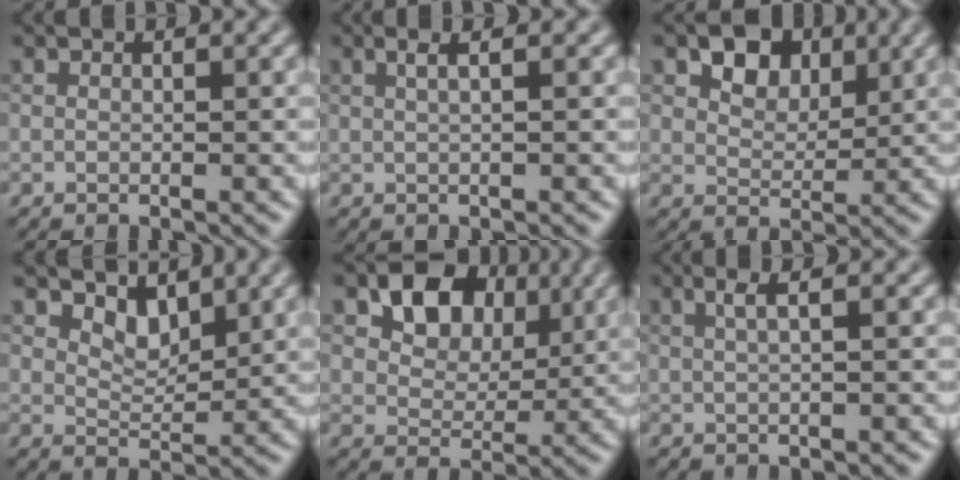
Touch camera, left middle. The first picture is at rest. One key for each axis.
{"total": 1.8, "fx": 0.5, "fy": 0.6, "fz": 1.6, "tx": -0.012, "ty": 0.004, "tz": -0.004}
{"total": 3.7, "fx": 1.7, "fy": 2.6, "fz": 2.0, "tx": -0.035, "ty": -0.002, "tz": 0.026}
{"total": 2.1, "fx": 1.8, "fy": 0.9, "fz": 0.7, "tx": -0.021, "ty": -0.005, "tz": 0.034}
{"total": 6.4, "fx": 2.5, "fy": 4.6, "fz": 3.5, "tx": -0.064, "ty": 0.004, "tz": 0.036}
{"total": 1.6, "fx": 0.3, "fy": 0.2, "fz": 1.5, "tx": -0.025, "ty": 0.005, "tz": 0.008}